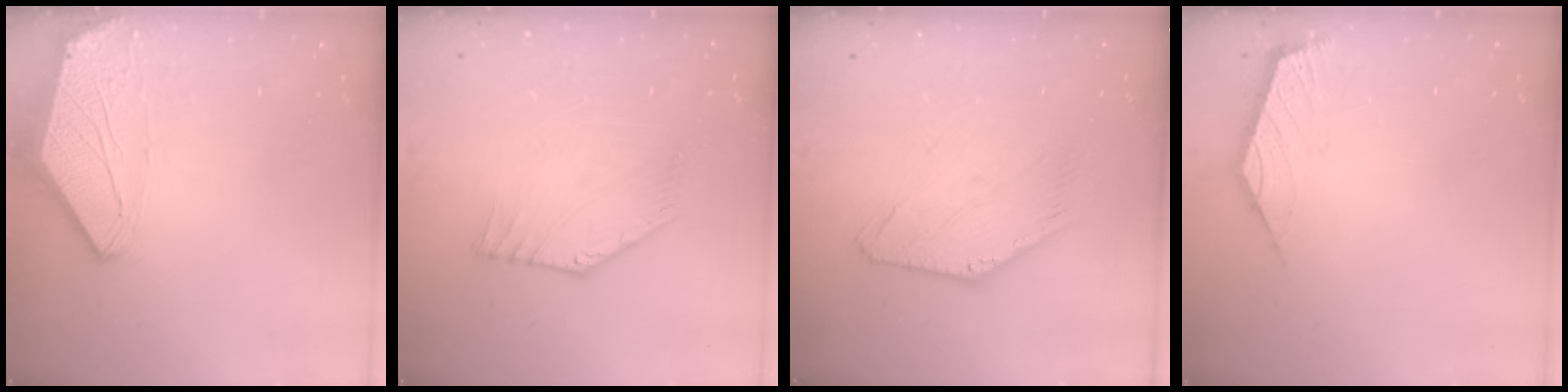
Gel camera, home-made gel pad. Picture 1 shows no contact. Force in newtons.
{"total": 2.8, "press": 2.8, "slide": 0.1}
{"total": 2.3, "press": 2.3, "slide": 0.2}
{"total": 2.5, "press": 2.4, "slide": 0.7}